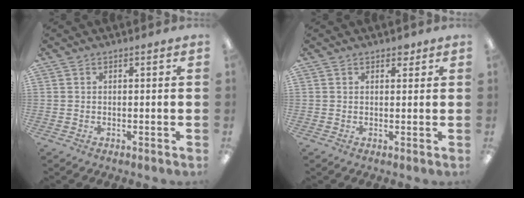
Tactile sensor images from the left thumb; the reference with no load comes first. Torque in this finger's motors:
{"motor_torque": [0.16, 0.08, 0.23, -0.04, 0.00]}